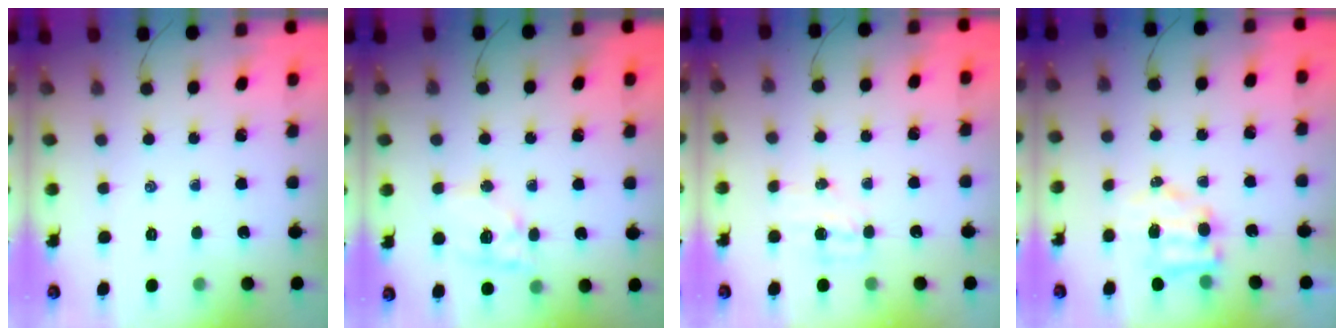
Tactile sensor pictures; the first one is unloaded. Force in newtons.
{"total": 11.3, "press": 11.1, "slide": 1.8}
{"total": 4.9, "press": 4.8, "slide": 1.1}
{"total": 5.8, "press": 5.8, "slide": 0.7}